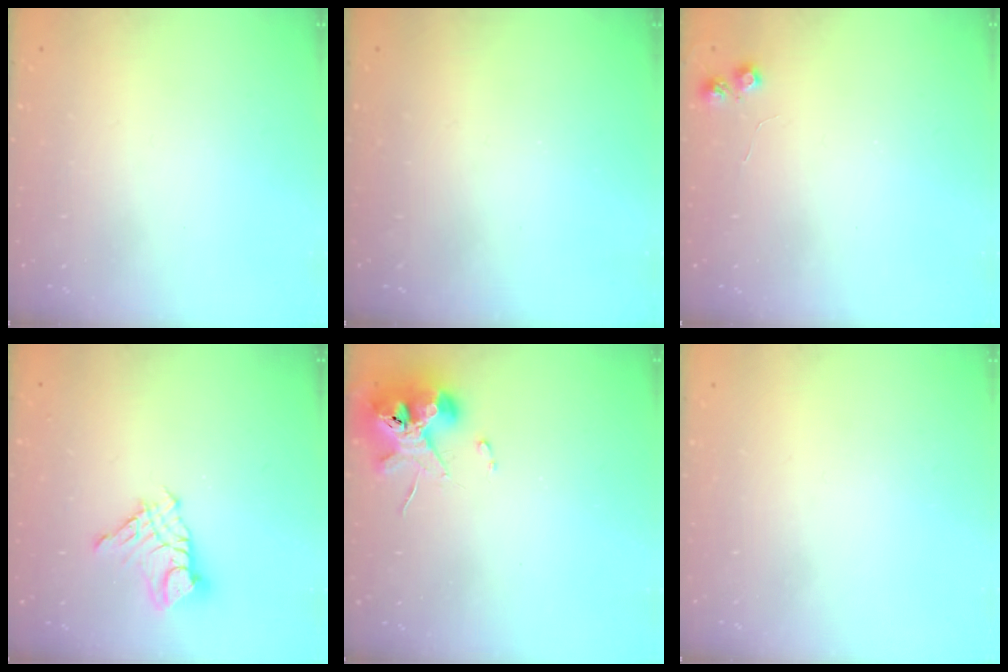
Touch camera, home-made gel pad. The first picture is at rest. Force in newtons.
{"total": 0.0}
{"total": 4.6, "press": 4.6, "slide": 0.5}
{"total": 10.2, "press": 10.2, "slide": 1.0}
{"total": 11.0, "press": 10.9, "slide": 1.6}
{"total": 0.0}